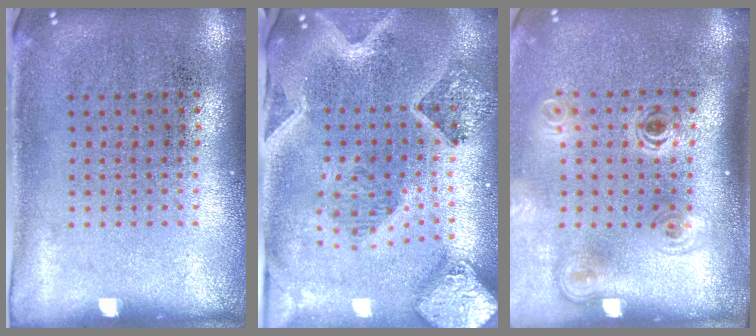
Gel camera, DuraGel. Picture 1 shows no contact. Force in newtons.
{"total": 2.9, "press": 2.6, "slide": 1.4}
{"total": 2.1, "press": 1.4, "slide": 1.5}